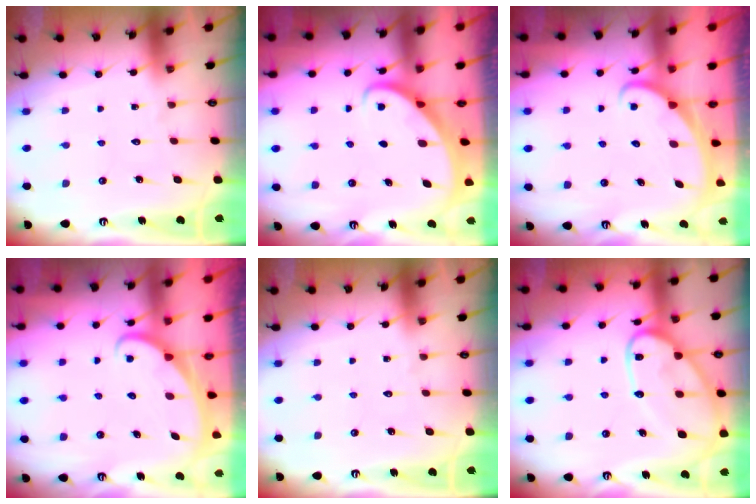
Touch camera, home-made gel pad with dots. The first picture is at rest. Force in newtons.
{"total": 2.4, "press": 2.4, "slide": 0.2}
{"total": 2.1, "press": 2.1, "slide": 0.1}
{"total": 2.1, "press": 2.1, "slide": 0.2}
{"total": 0.0}
{"total": 16.1, "press": 16.0, "slide": 1.3}